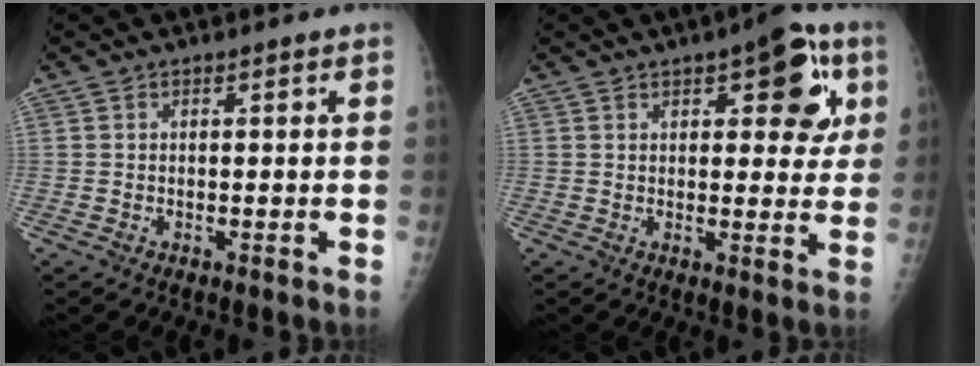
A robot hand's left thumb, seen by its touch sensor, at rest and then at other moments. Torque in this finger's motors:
{"motor_torque": [0.03, 0.18, 0.26, 0.06, 0.07]}